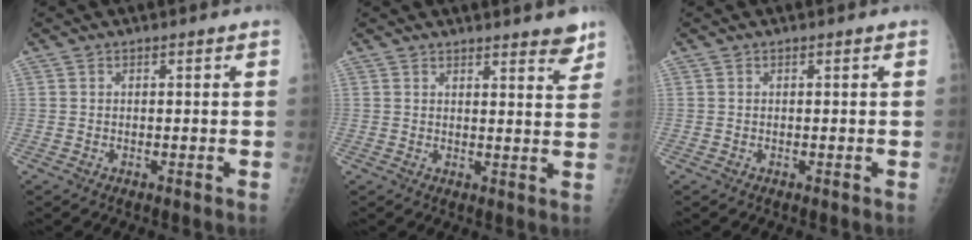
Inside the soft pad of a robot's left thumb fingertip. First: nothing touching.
{"total": 4.5, "force": [3.8, 0.8, 2.4], "torque": [-0.017, -0.026, 0.042]}
{"total": 0.0}